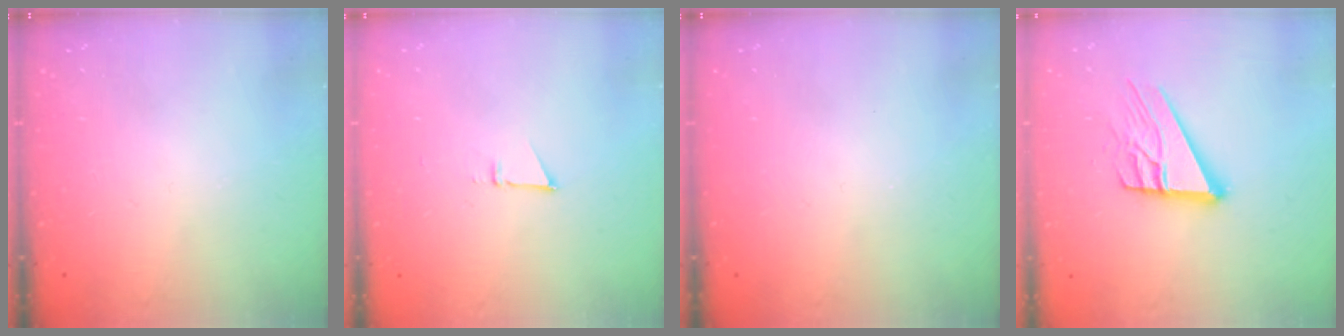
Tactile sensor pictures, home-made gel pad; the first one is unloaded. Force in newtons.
{"total": 3.0, "press": 2.9, "slide": 0.8}
{"total": 0.0}
{"total": 14.1, "press": 13.9, "slide": 2.4}